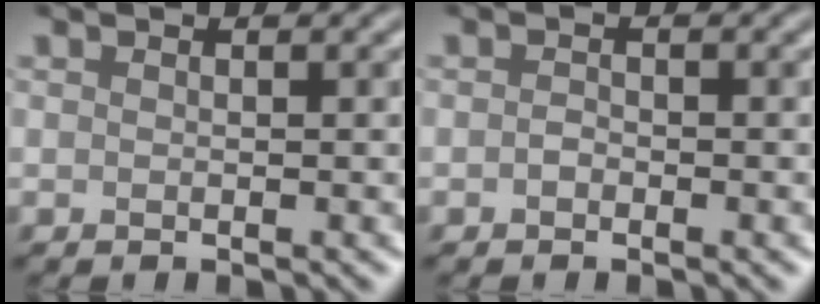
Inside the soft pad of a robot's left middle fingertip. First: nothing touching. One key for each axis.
{"total": 0.6, "fx": -0.3, "fy": 0.5, "fz": 0.4, "tx": -0.007, "ty": 0.000, "tz": -0.007}